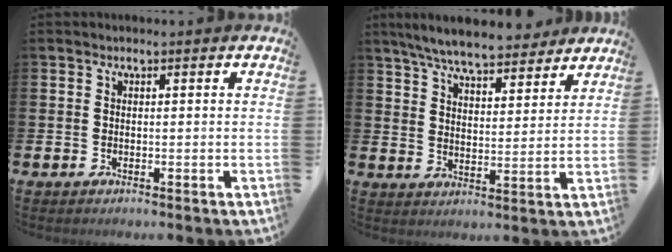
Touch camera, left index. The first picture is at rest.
{"total": 7.6, "force": [7.1, 1.4, 2.3], "torque": [-0.065, -0.033, 0.127]}